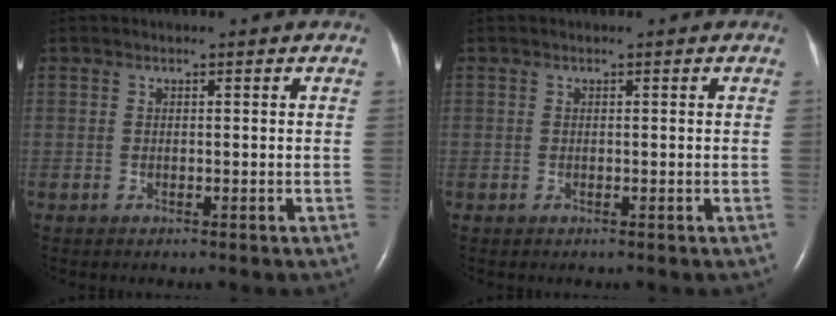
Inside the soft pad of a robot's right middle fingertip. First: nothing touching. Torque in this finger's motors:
{"motor_torque": [-0.02, 0.03, 0.00, 0.01]}